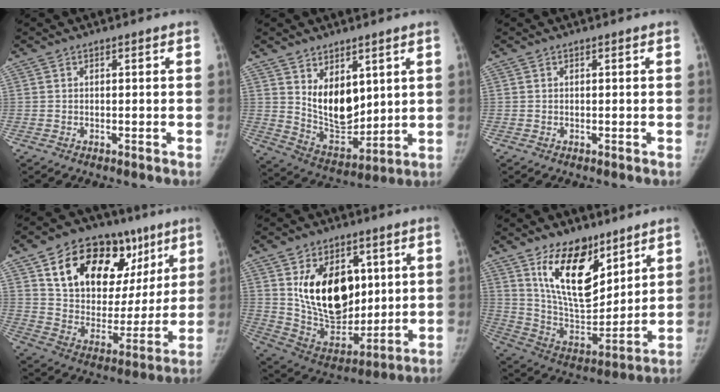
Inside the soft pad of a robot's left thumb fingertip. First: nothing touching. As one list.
[{"total": 11.9, "force": [4.1, 7.1, 8.6], "torque": [-0.096, -0.046, 0.095]}, {"total": 0.0}, {"total": 26.8, "force": [12.6, 16.8, 16.6], "torque": [-0.203, -0.001, 0.210]}, {"total": 20.3, "force": [5.1, 13.3, 14.5], "torque": [-0.187, -0.031, 0.111]}, {"total": 18.6, "force": [10.6, 9.6, 12.0], "torque": [-0.150, -0.072, 0.202]}]